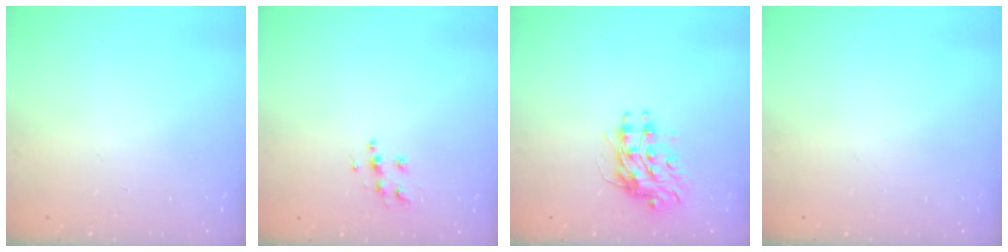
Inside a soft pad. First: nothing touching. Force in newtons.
{"total": 6.6, "press": 6.5, "slide": 0.3}
{"total": 9.0, "press": 9.0, "slide": 0.7}
{"total": 0.0}